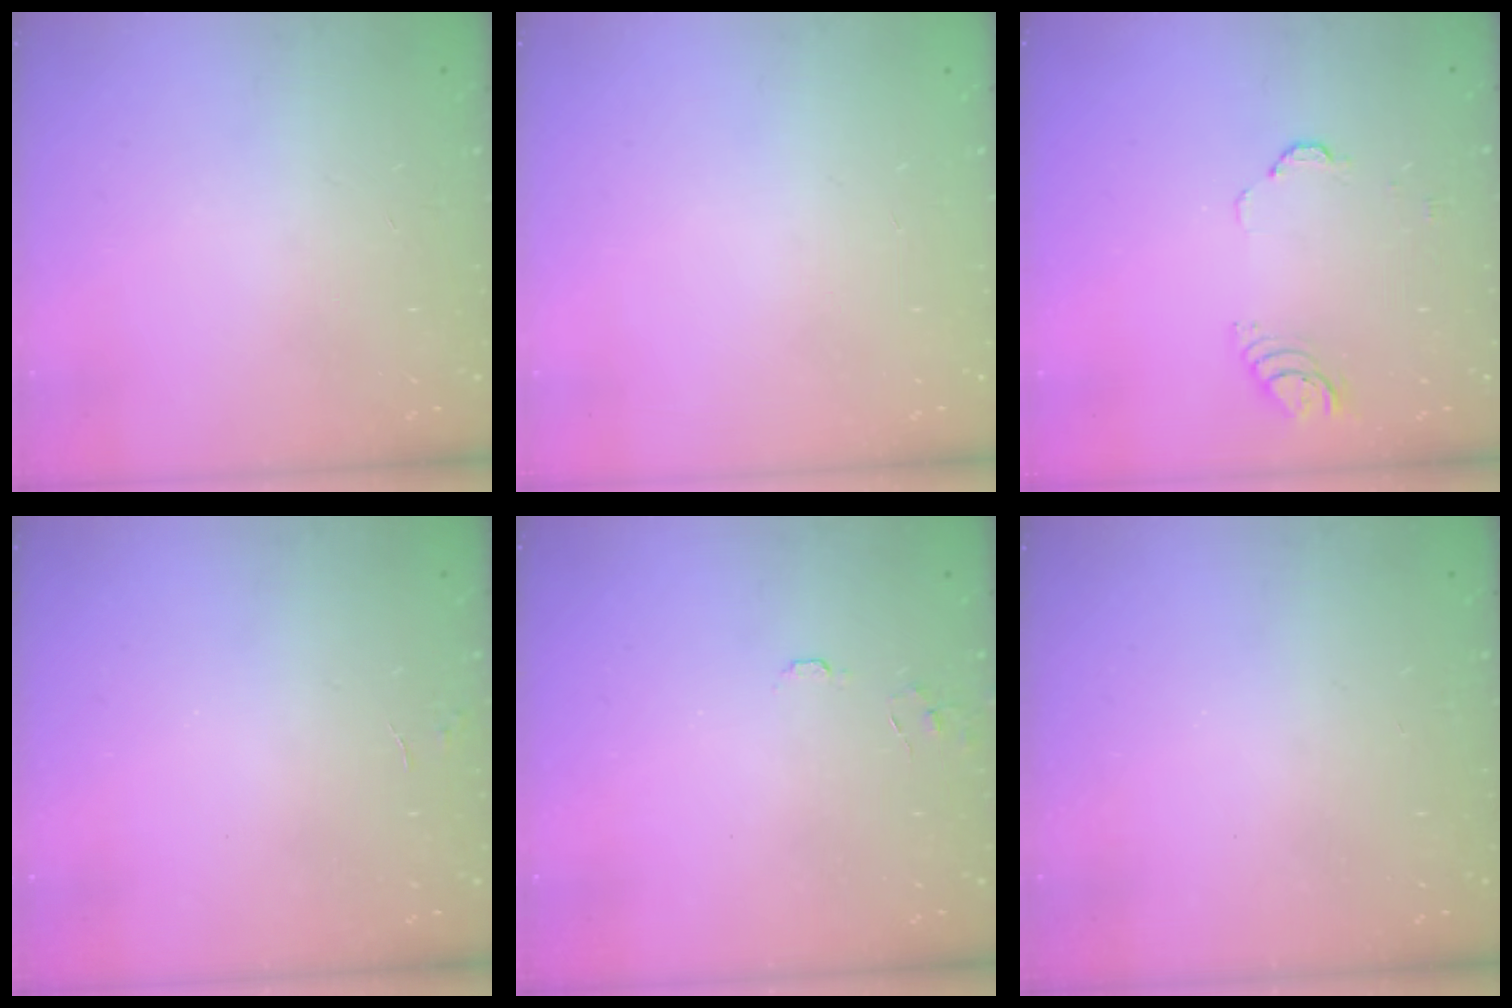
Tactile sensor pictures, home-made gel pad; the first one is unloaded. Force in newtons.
{"total": 0.0}
{"total": 3.5, "press": 3.5, "slide": 0.2}
{"total": 2.2, "press": 2.2, "slide": 0.2}
{"total": 5.7, "press": 5.7, "slide": 0.5}
{"total": 0.0}